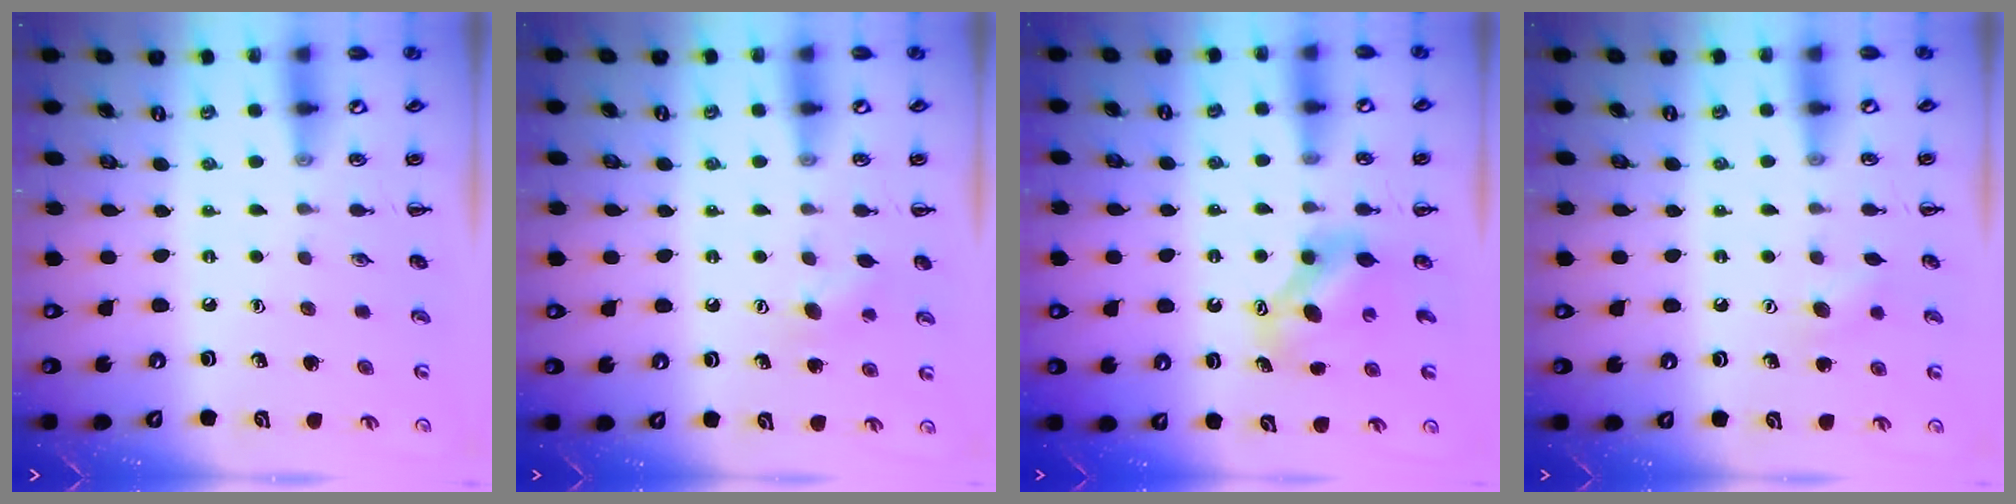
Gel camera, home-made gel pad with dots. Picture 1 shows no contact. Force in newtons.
{"total": 5.6, "press": 5.4, "slide": 1.4}
{"total": 7.7, "press": 7.7, "slide": 0.6}
{"total": 5.3, "press": 5.1, "slide": 1.4}